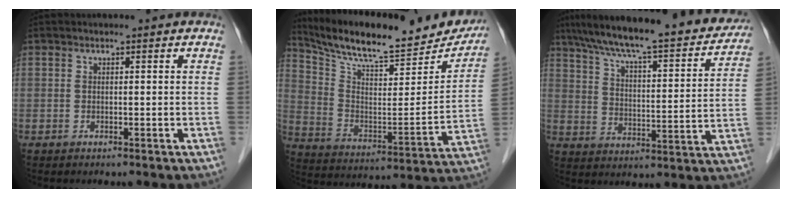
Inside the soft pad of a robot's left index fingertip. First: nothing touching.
{"total": 23.9, "force": [21.3, 4.9, 9.5], "torque": [-0.157, -0.025, 0.315]}
{"total": 24.3, "force": [21.1, 3.4, 11.6], "torque": [-0.189, -0.006, 0.292]}